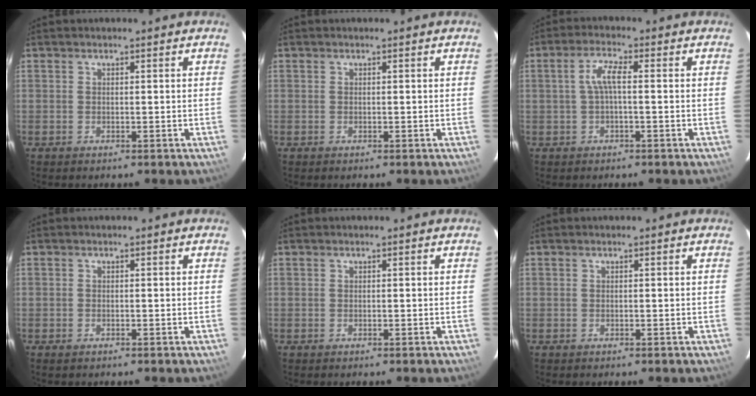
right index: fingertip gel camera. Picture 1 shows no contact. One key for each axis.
{"total": 0.0}
{"total": 3.6, "fx": -0.2, "fy": 0.6, "fz": 3.6, "tx": -0.072, "ty": 0.008, "tz": -0.001}
{"total": 0.6, "fx": -0.5, "fy": 0.4, "fz": 0.1, "tx": -0.004, "ty": -0.002, "tz": -0.010}
{"total": 0.0}
{"total": 0.0}